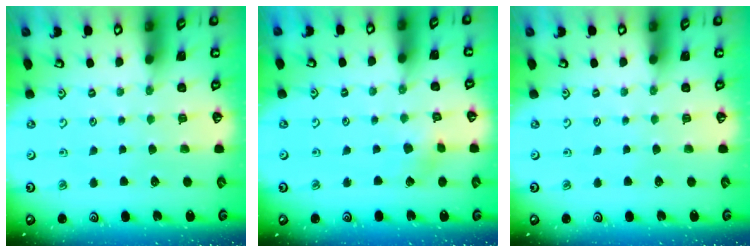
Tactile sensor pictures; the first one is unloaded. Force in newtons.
{"total": 2.9, "press": 2.8, "slide": 0.8}
{"total": 0.0}